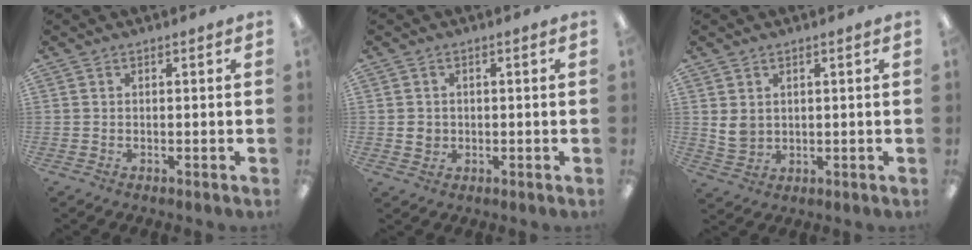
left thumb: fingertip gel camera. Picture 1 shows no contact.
{"total": 2.6, "force": [0.1, 2.4, 1.0], "torque": [-0.020, 0.004, 0.001]}
{"total": 4.3, "force": [1.8, 3.3, 2.0], "torque": [-0.040, -0.003, 0.034]}